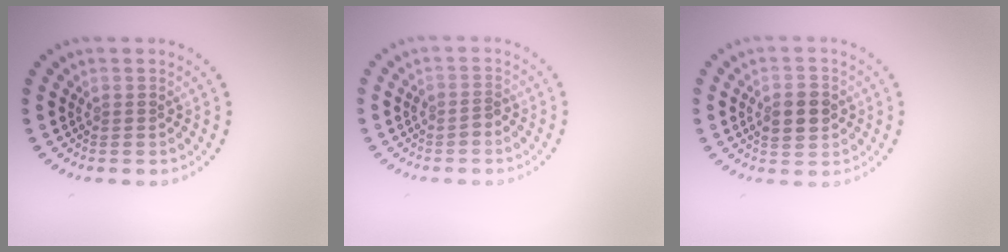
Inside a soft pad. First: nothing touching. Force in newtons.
{"total": 1.1, "press": 0.8, "slide": 0.7}
{"total": 3.7, "press": 3.7, "slide": 0.2}